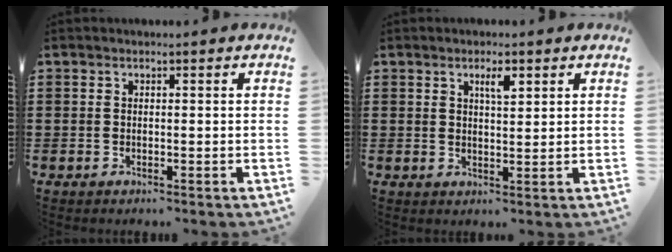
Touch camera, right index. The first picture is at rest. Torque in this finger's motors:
{"motor_torque": [0.04, -0.03, 0.18, 0.03]}